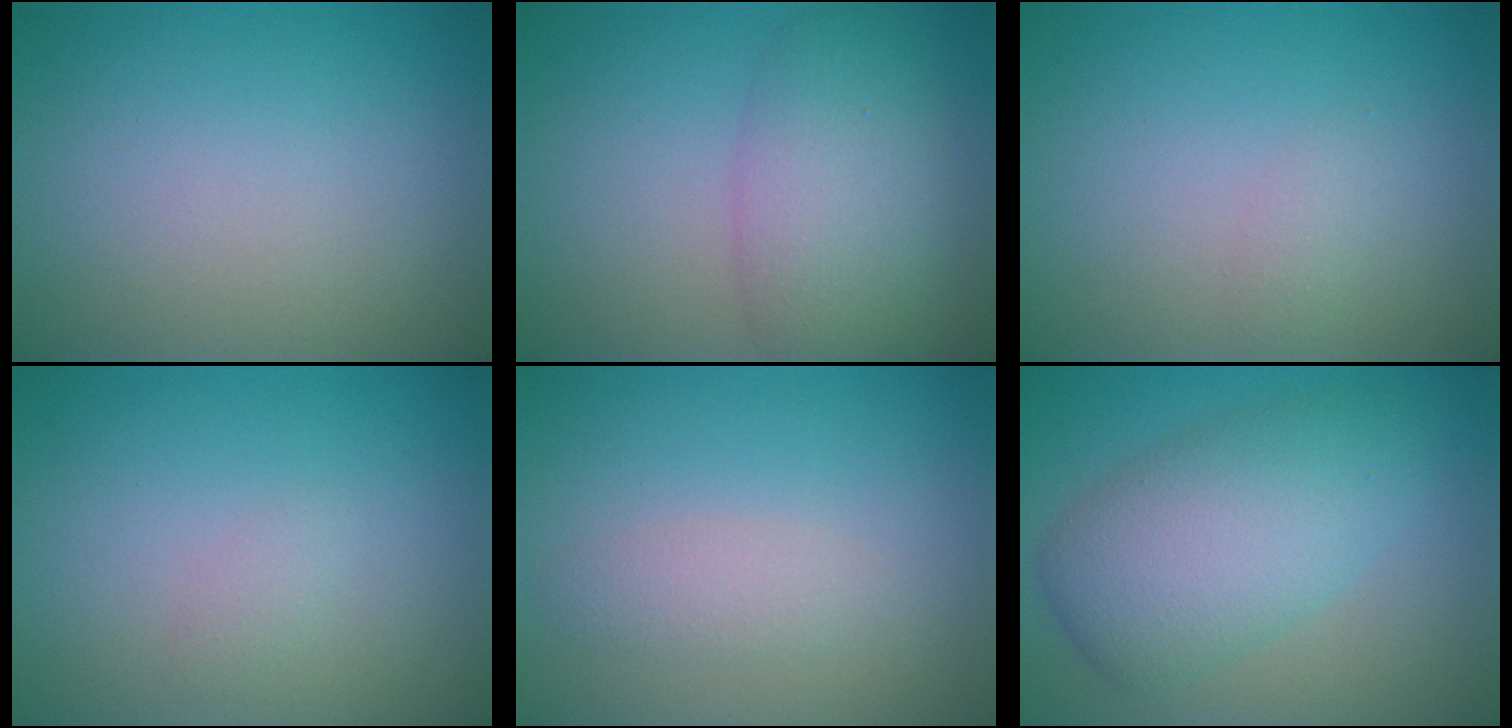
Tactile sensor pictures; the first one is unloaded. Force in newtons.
{"total": 5.7, "press": 5.7, "slide": 0.1}
{"total": 0.8, "press": 0.8, "slide": 0.0}
{"total": 0.7, "press": 0.7, "slide": 0.0}
{"total": 1.7, "press": 1.7, "slide": 0.1}
{"total": 6.8, "press": 6.8, "slide": 0.2}